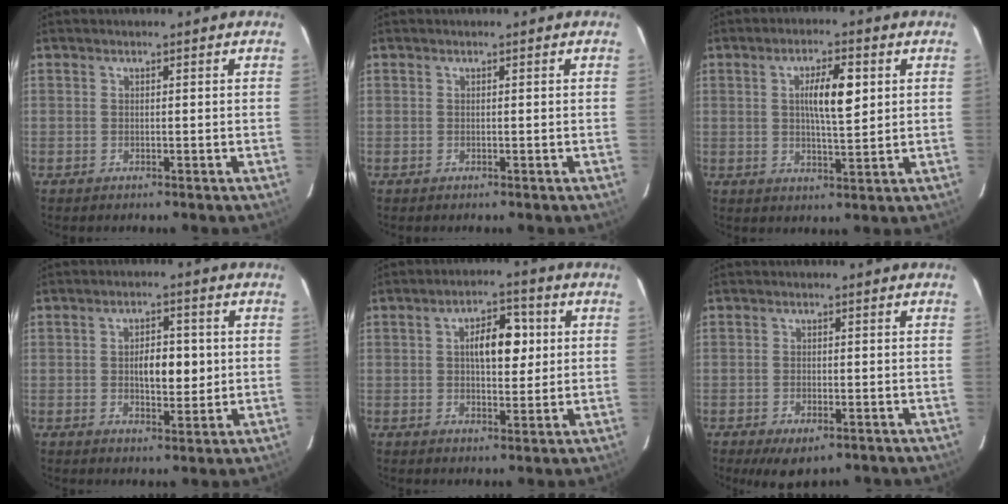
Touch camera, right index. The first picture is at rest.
{"total": 0.0}
{"total": 7.0, "force": [1.7, 1.4, 6.7], "torque": [-0.114, 0.007, 0.031]}
{"total": 5.9, "force": [0.3, 2.7, 5.3], "torque": [-0.083, 0.005, 0.007]}
{"total": 7.4, "force": [1.4, 3.3, 6.5], "torque": [-0.105, 0.017, 0.023]}
{"total": 4.4, "force": [-2.7, 1.9, 3.0], "torque": [-0.049, -0.007, -0.033]}